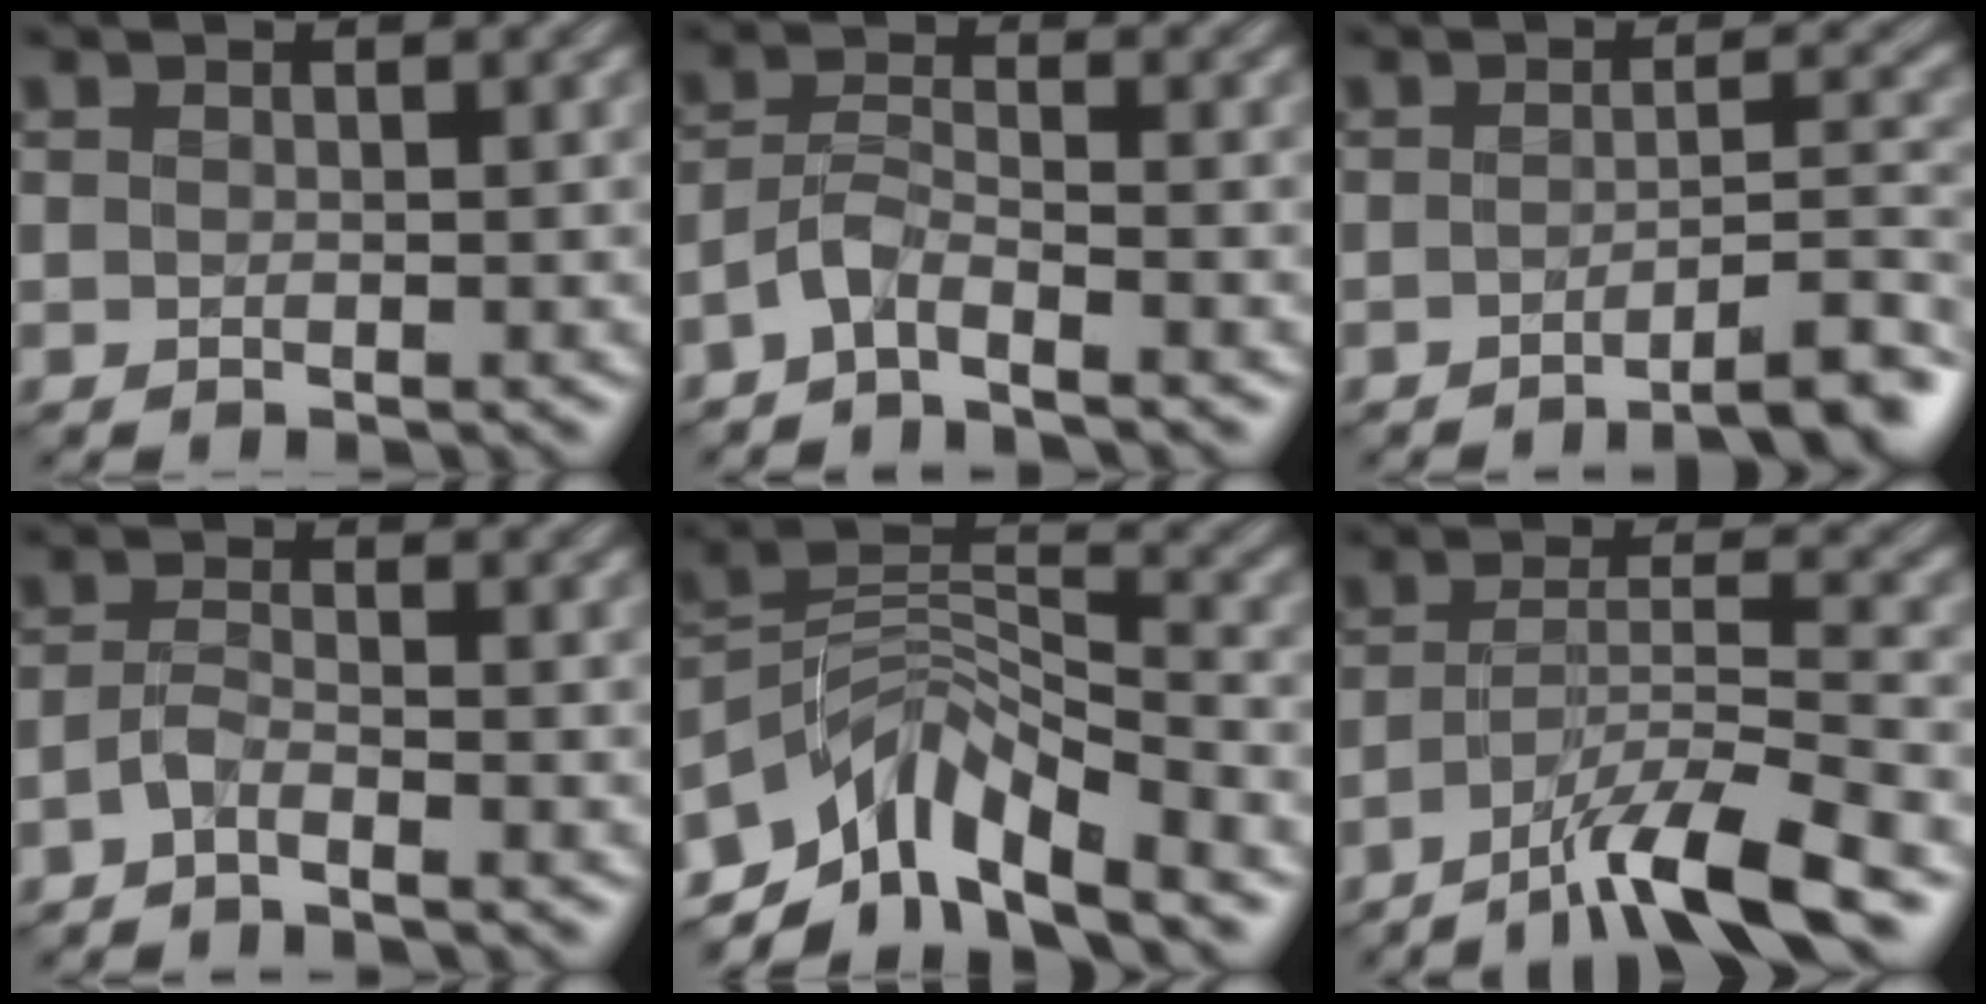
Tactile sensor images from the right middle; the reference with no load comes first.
{"total": 2.4, "force": [-1.9, 0.4, 1.3], "torque": [-0.029, 0.009, -0.048]}
{"total": 5.3, "force": [-3.7, 1.1, 3.7], "torque": [-0.036, 0.019, -0.055]}
{"total": 1.6, "force": [-1.2, 0.3, 1.0], "torque": [-0.024, 0.004, -0.034]}
{"total": 7.5, "force": [-5.6, 2.8, 4.0], "torque": [-0.054, 0.006, -0.115]}
{"total": 7.8, "force": [-5.4, 1.4, 5.5], "torque": [-0.090, 0.007, -0.100]}